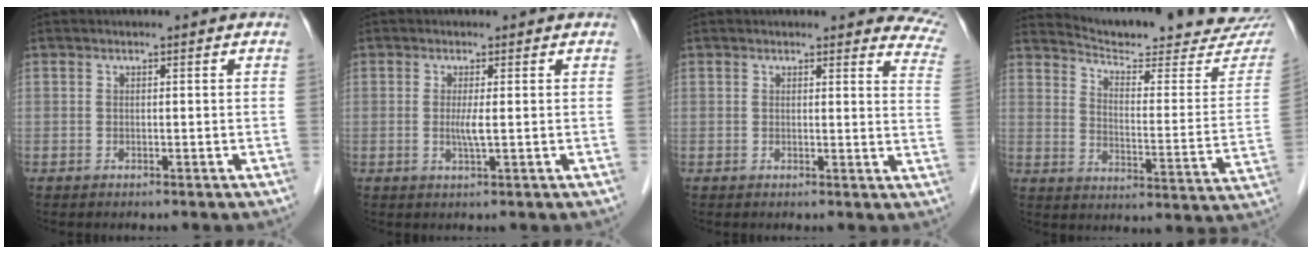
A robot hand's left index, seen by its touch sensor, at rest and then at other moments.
{"total": 2.0, "force": [0.0, -0.2, 2.0], "torque": [-0.045, -0.004, 0.000]}
{"total": 10.3, "force": [9.6, 2.4, 2.9], "torque": [0.006, -0.039, 0.066]}
{"total": 22.6, "force": [21.7, 2.2, 6.0], "torque": [-0.079, -0.093, 0.268]}